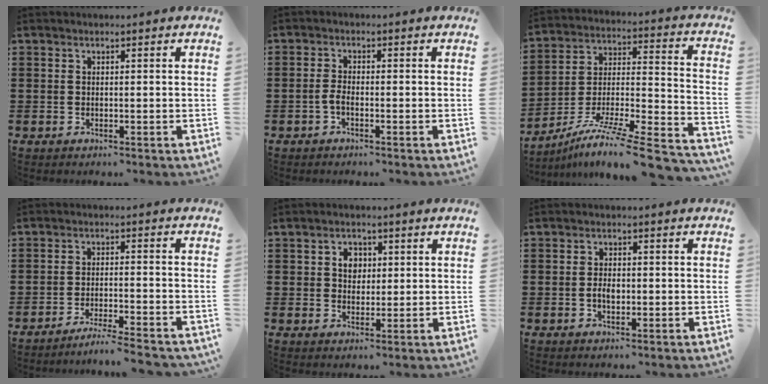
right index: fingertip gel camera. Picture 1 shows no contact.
{"total": 1.8, "force": [-0.9, 0.5, 1.5], "torque": [-0.038, -0.003, -0.019]}
{"total": 9.6, "force": [-7.1, 0.5, 6.3], "torque": [-0.112, -0.006, -0.143]}
{"total": 4.0, "force": [-3.8, -0.5, 1.2], "torque": [-0.022, -0.006, -0.076]}
{"total": 3.4, "force": [0.8, 2.7, 1.8], "torque": [-0.046, 0.012, 0.011]}
{"total": 2.3, "force": [-0.3, 1.2, 1.9], "torque": [-0.036, 0.004, -0.006]}